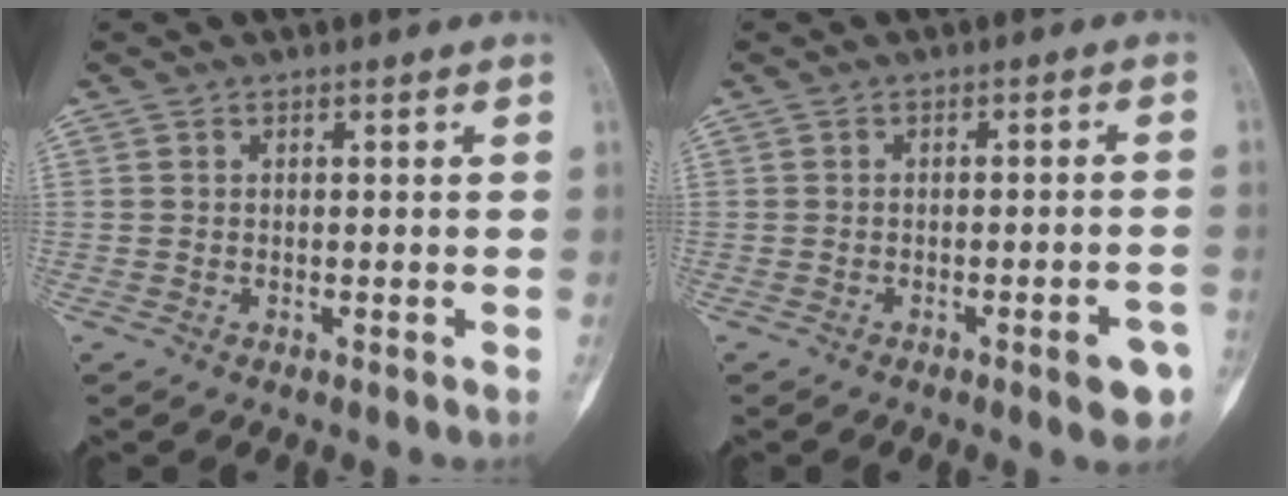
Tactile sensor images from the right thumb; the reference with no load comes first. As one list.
[{"total": 5.3, "force": [-2.7, 1.2, 4.4], "torque": [-0.042, 0.012, -0.031]}]